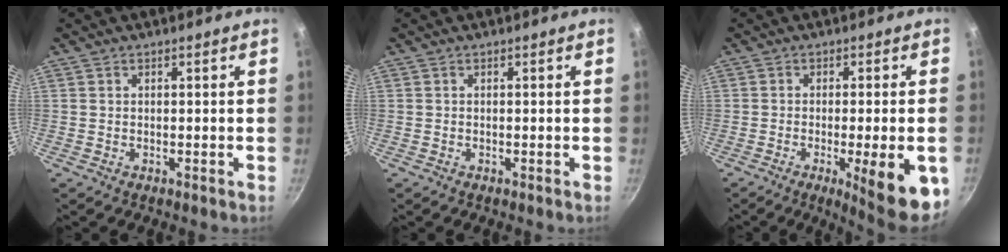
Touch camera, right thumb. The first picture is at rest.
{"total": 0.0}
{"total": 12.5, "force": [-4.2, 2.5, 11.5], "torque": [-0.141, 0.003, -0.051]}